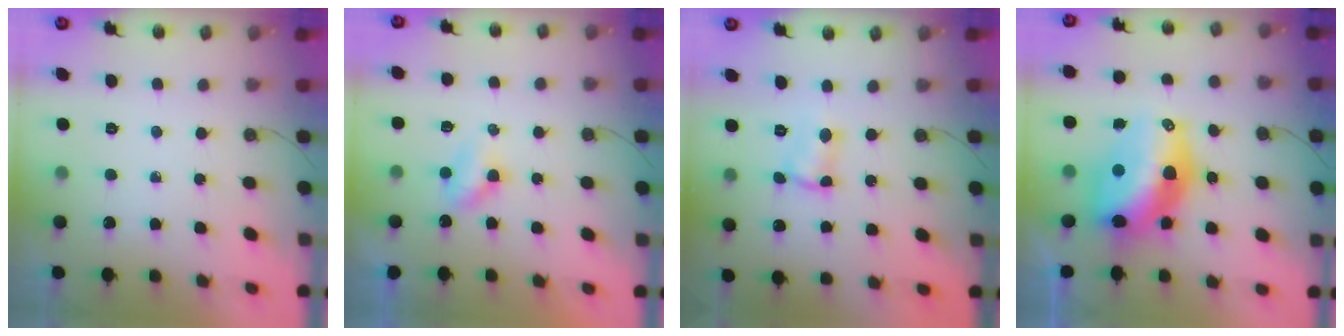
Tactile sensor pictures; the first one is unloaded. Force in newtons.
{"total": 3.1, "press": 3.1, "slide": 0.4}
{"total": 2.9, "press": 2.9, "slide": 0.2}
{"total": 16.3, "press": 16.3, "slide": 1.6}